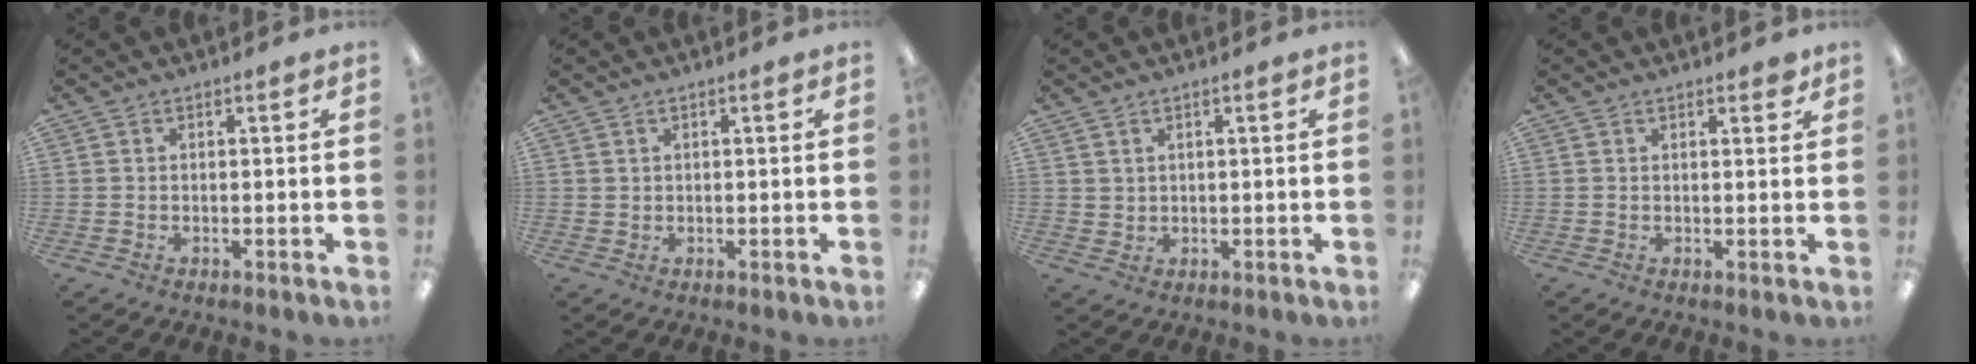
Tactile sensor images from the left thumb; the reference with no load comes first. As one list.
[{"total": 0.9, "force": [0.5, 0.8, -0.2], "torque": [0.003, 0.002, 0.009]}, {"total": 1.9, "force": [1.2, 1.5, 0.0], "torque": [-0.002, 0.000, 0.023]}, {"total": 1.5, "force": [1.2, 0.6, 0.6], "torque": [0.004, -0.006, 0.019]}]